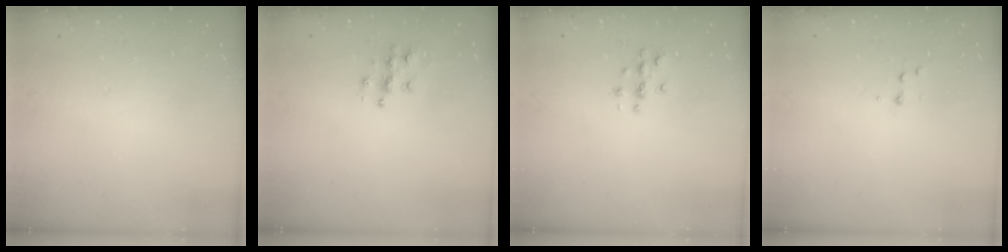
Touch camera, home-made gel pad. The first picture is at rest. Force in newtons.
{"total": 8.0, "press": 8.0, "slide": 0.4}
{"total": 2.9, "press": 2.9, "slide": 0.3}
{"total": 4.0, "press": 3.9, "slide": 1.0}